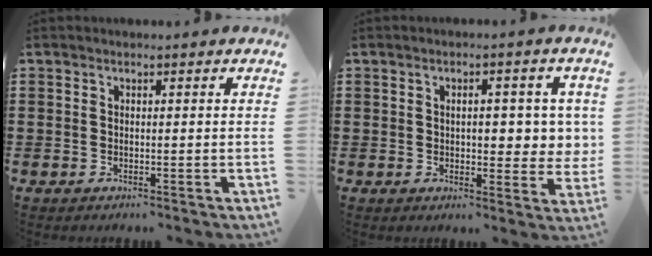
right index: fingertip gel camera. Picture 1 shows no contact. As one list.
[{"total": 5.6, "force": [0.6, 2.5, 5.0], "torque": [-0.066, -0.002, 0.001]}]